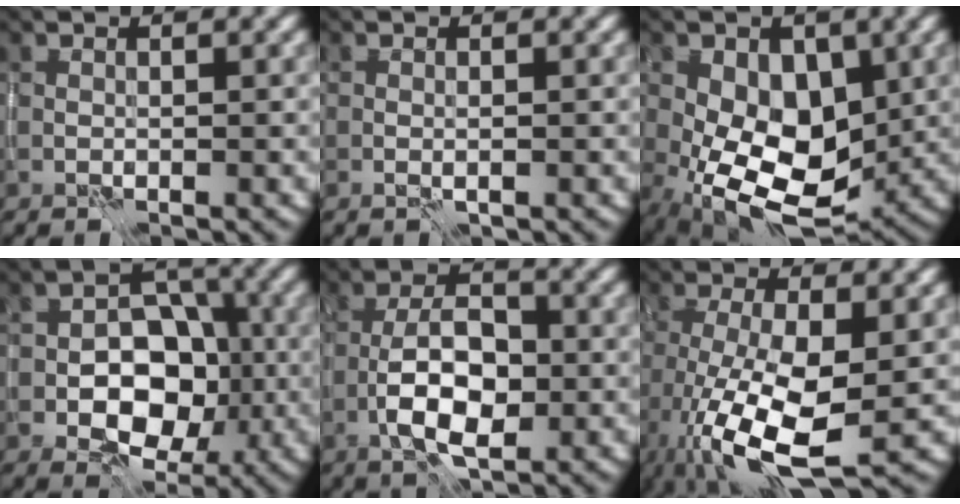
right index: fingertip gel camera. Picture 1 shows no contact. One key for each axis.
{"total": 0.6, "fx": -0.1, "fy": 0.1, "fz": 0.5, "tx": -0.011, "ty": -0.003, "tz": -0.002}
{"total": 8.4, "fx": -0.5, "fy": 5.2, "fz": 6.6, "tx": -0.110, "ty": -0.011, "tz": -0.012}
{"total": 7.7, "fx": -2.0, "fy": 5.4, "fz": 5.2, "tx": -0.053, "ty": 0.006, "tz": -0.038}
{"total": 5.8, "fx": -1.9, "fy": 2.6, "fz": 4.8, "tx": -0.086, "ty": 0.005, "tz": -0.039}
{"total": 10.0, "fx": -3.1, "fy": 3.6, "fz": 8.9, "tx": -0.179, "ty": -0.022, "tz": -0.052}